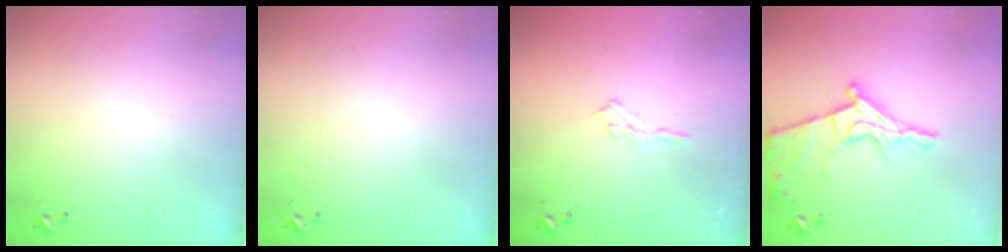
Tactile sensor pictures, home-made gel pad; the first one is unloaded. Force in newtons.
{"total": 0.0}
{"total": 5.8, "press": 5.7, "slide": 0.6}
{"total": 16.9, "press": 16.8, "slide": 1.4}